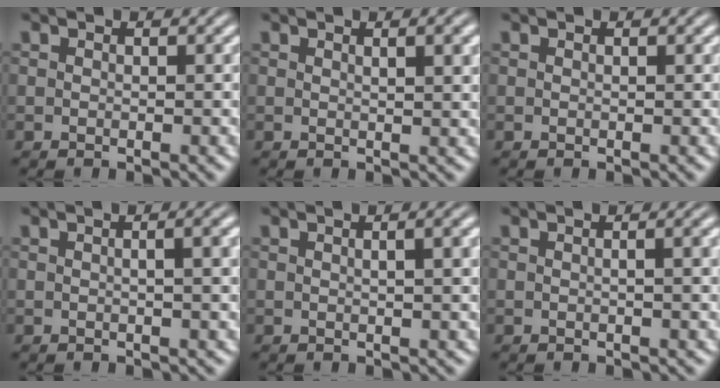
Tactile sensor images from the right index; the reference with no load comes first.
{"total": 1.5, "force": [0.7, -0.7, 1.1], "torque": [-0.013, 0.000, 0.015]}
{"total": 0.0}
{"total": 2.2, "force": [0.3, -0.1, 2.2], "torque": [-0.022, 0.011, 0.003]}
{"total": 2.0, "force": [0.5, -0.3, 1.9], "torque": [-0.019, 0.008, 0.007]}
{"total": 1.5, "force": [0.1, -0.2, 1.5], "torque": [-0.017, 0.008, -0.001]}